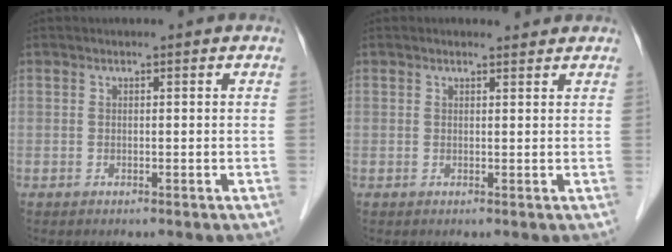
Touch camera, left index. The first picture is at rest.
{"total": 1.4, "force": [1.3, 0.4, 0.2], "torque": [-0.011, 0.005, 0.017]}